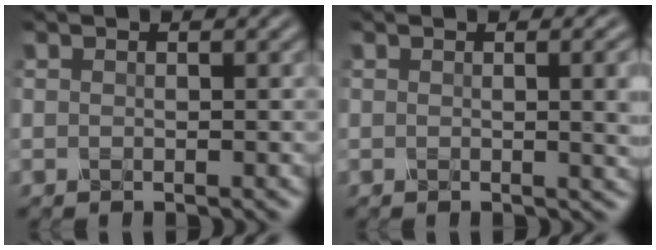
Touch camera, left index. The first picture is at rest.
{"total": 3.3, "force": [0.5, 1.1, 3.1], "torque": [-0.032, -0.001, 0.007]}